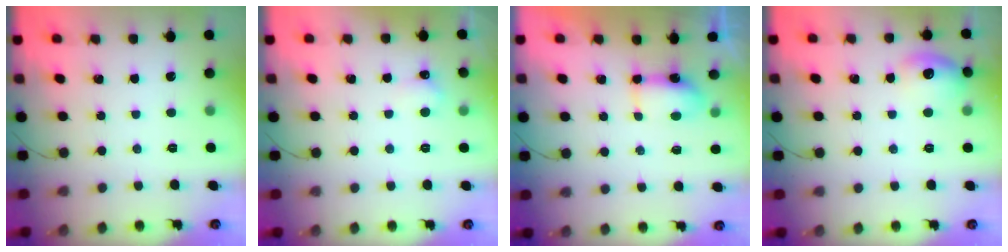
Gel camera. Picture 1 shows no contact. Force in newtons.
{"total": 4.1, "press": 3.9, "slide": 1.1}
{"total": 5.0, "press": 5.0, "slide": 0.5}
{"total": 11.0, "press": 10.9, "slide": 0.9}